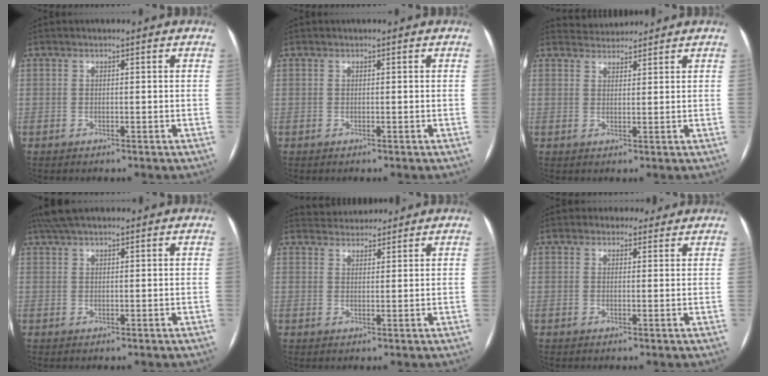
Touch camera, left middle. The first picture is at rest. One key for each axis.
{"total": 0.0}
{"total": 3.0, "fx": 3.0, "fy": 0.3, "fz": -0.4, "tx": -0.002, "ty": 0.017, "tz": 0.054}
{"total": 5.1, "fx": 4.2, "fy": 1.2, "fz": 2.6, "tx": -0.047, "ty": 0.034, "tz": 0.076}
{"total": 4.6, "fx": 4.5, "fy": 1.1, "fz": 0.3, "tx": -0.006, "ty": 0.023, "tz": 0.070}
{"total": 2.7, "fx": 2.2, "fy": 1.6, "fz": -0.2, "tx": 0.010, "ty": 0.004, "tz": 0.020}